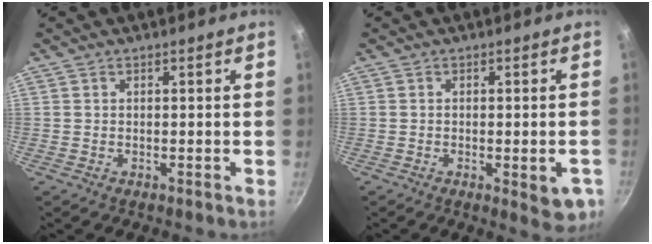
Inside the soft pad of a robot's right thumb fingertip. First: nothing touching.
{"total": 6.1, "force": [-2.0, 1.9, 5.4], "torque": [-0.054, -0.003, -0.023]}